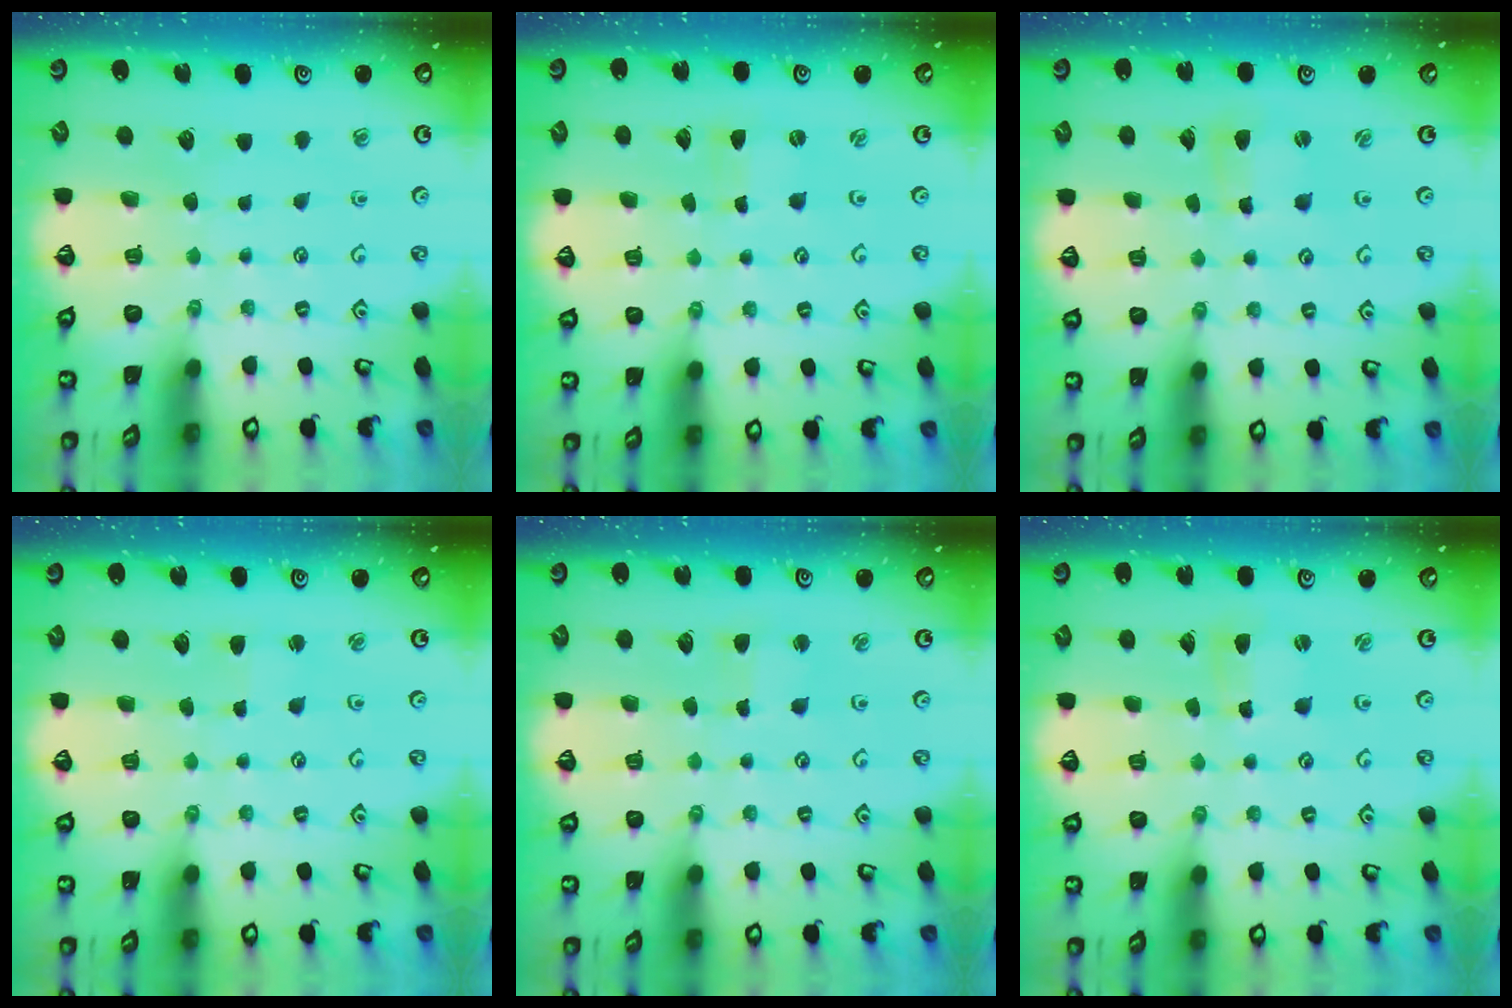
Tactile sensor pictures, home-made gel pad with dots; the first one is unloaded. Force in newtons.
{"total": 0.0}
{"total": 2.5, "press": 2.5, "slide": 0.3}
{"total": 2.3, "press": 2.3, "slide": 0.2}
{"total": 2.6, "press": 2.6, "slide": 0.3}
{"total": 2.1, "press": 2.1, "slide": 0.2}